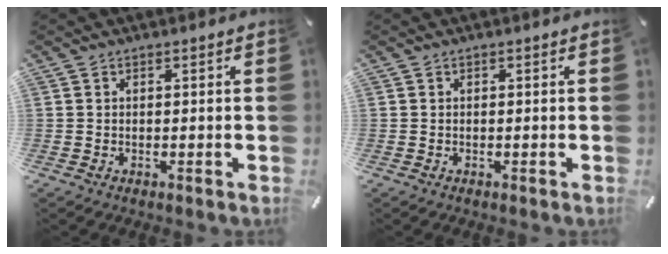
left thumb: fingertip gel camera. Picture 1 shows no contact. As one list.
[{"total": 0.0}]